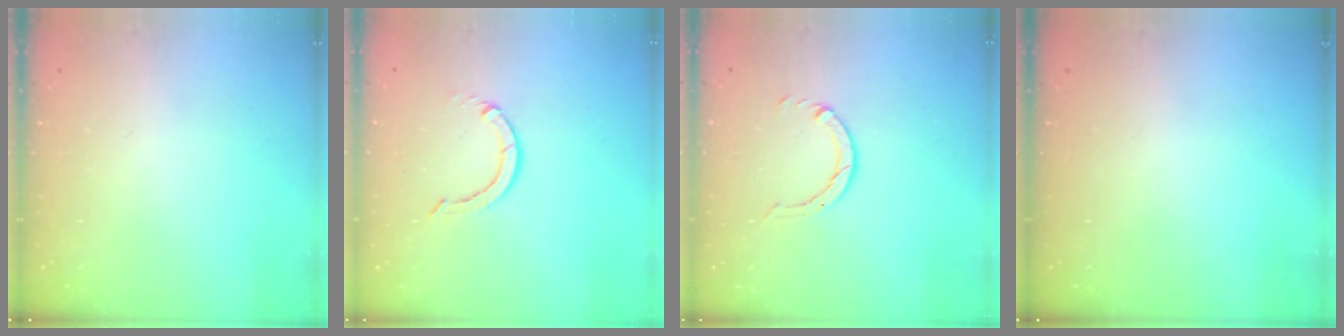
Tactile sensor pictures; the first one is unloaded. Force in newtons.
{"total": 4.1, "press": 4.0, "slide": 0.5}
{"total": 3.5, "press": 3.5, "slide": 0.5}
{"total": 0.0}